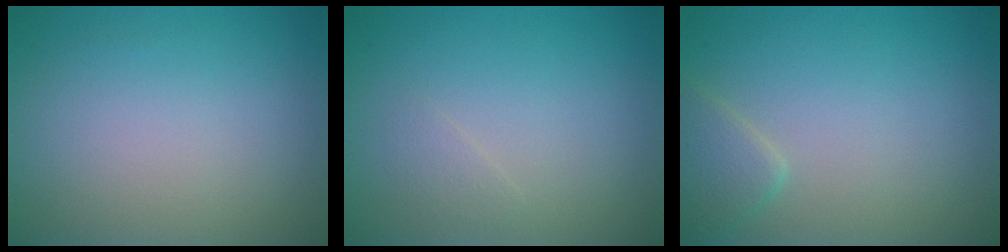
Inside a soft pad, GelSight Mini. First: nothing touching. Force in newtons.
{"total": 0.8, "press": 0.8, "slide": 0.0}
{"total": 2.1, "press": 2.1, "slide": 0.1}